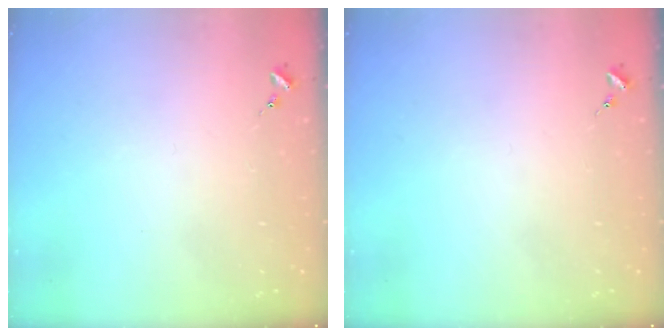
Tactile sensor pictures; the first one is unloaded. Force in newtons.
{"total": 0.0}